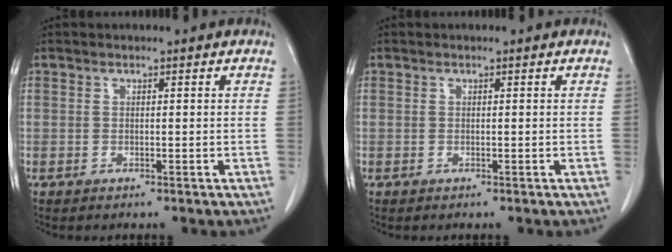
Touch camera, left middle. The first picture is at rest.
{"total": 0.0}